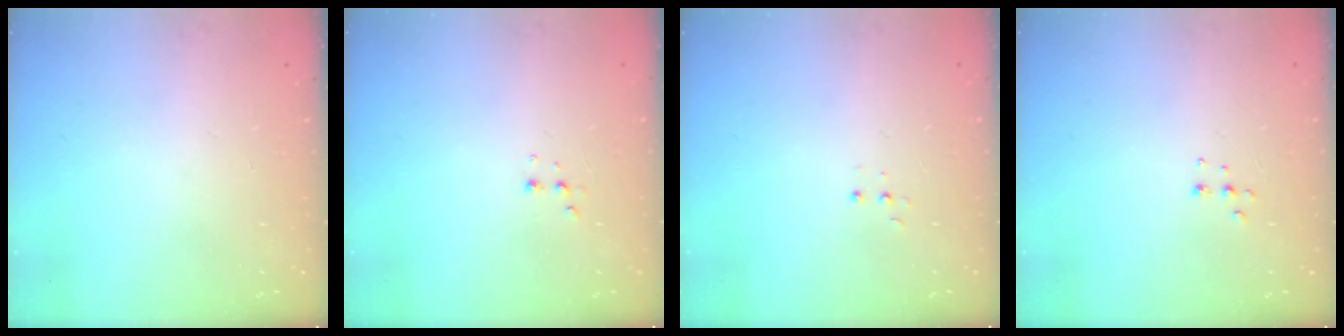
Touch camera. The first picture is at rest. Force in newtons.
{"total": 2.9, "press": 2.8, "slide": 1.0}
{"total": 3.0, "press": 2.9, "slide": 0.7}
{"total": 3.9, "press": 3.9, "slide": 0.6}